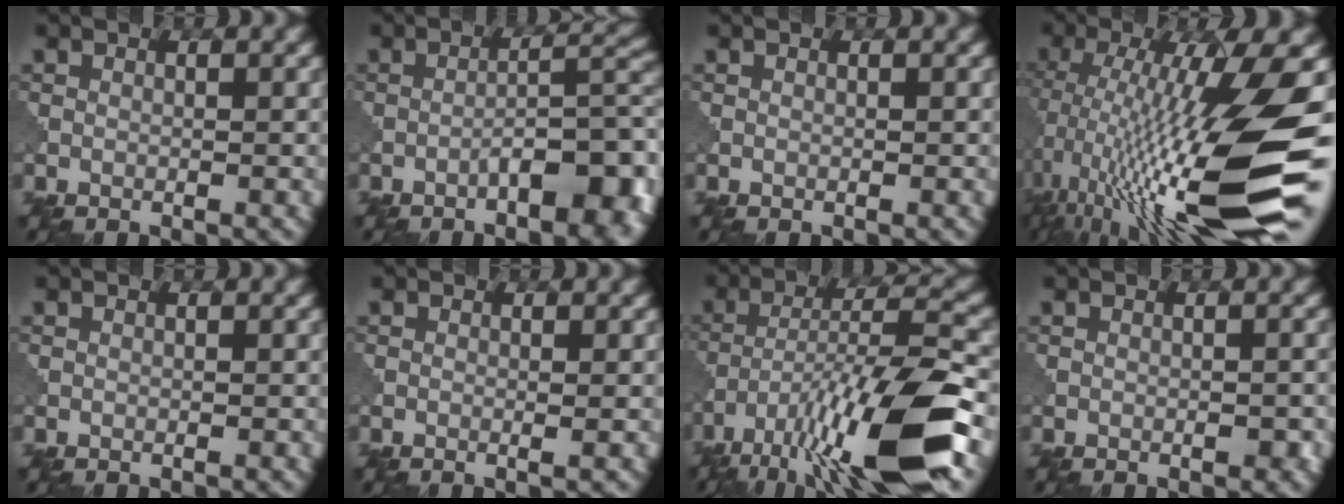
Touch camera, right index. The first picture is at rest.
{"total": 8.7, "force": [-4.0, 2.9, 7.2], "torque": [-0.088, 0.015, -0.051]}
{"total": 0.0}
{"total": 16.5, "force": [-4.3, 3.3, 15.6], "torque": [-0.290, 0.001, -0.065]}
{"total": 0.0}
{"total": 0.9, "force": [-0.1, 0.2, 0.9], "torque": [-0.012, -0.001, -0.004]}
{"total": 12.6, "force": [-7.3, 2.2, 10.0], "torque": [-0.172, 0.010, -0.129]}
{"total": 1.2, "force": [-0.4, 0.5, 1.0], "torque": [-0.017, 0.000, -0.006]}